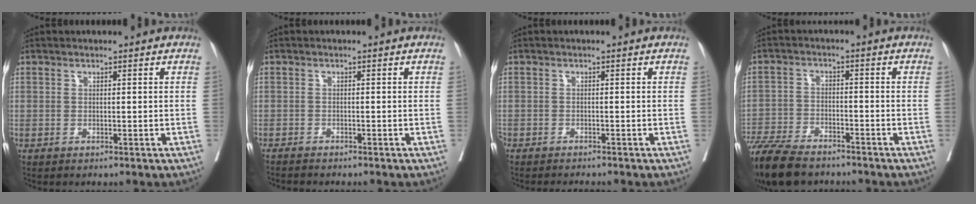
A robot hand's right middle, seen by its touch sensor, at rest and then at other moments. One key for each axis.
{"total": 1.7, "fx": -1.6, "fy": -0.1, "fz": 0.4, "tx": -0.007, "ty": -0.003, "tz": -0.026}
{"total": 3.4, "fx": -3.2, "fy": 0.2, "fz": 1.2, "tx": -0.013, "ty": -0.006, "tz": -0.047}
{"total": 13.3, "fx": -11.1, "fy": 3.8, "fz": 6.3, "tx": -0.127, "ty": -0.022, "tz": -0.185}